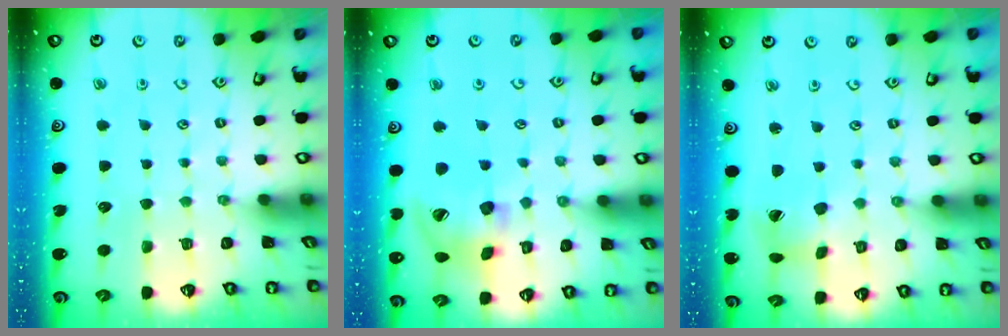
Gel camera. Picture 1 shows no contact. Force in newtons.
{"total": 15.6, "press": 15.5, "slide": 2.3}
{"total": 5.3, "press": 5.2, "slide": 0.5}